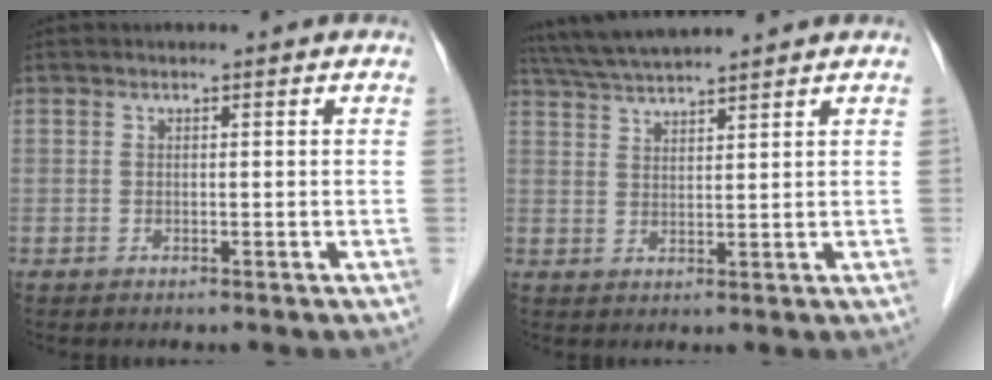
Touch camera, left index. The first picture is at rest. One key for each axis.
{"total": 8.0, "fx": 7.3, "fy": -0.6, "fz": 3.1, "tx": -0.061, "ty": 0.033, "tz": 0.129}